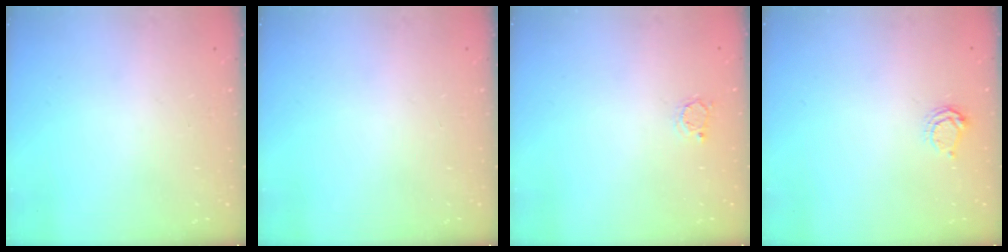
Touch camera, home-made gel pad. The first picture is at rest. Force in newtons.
{"total": 0.0}
{"total": 2.2, "press": 2.1, "slide": 0.4}
{"total": 4.0, "press": 4.0, "slide": 0.4}